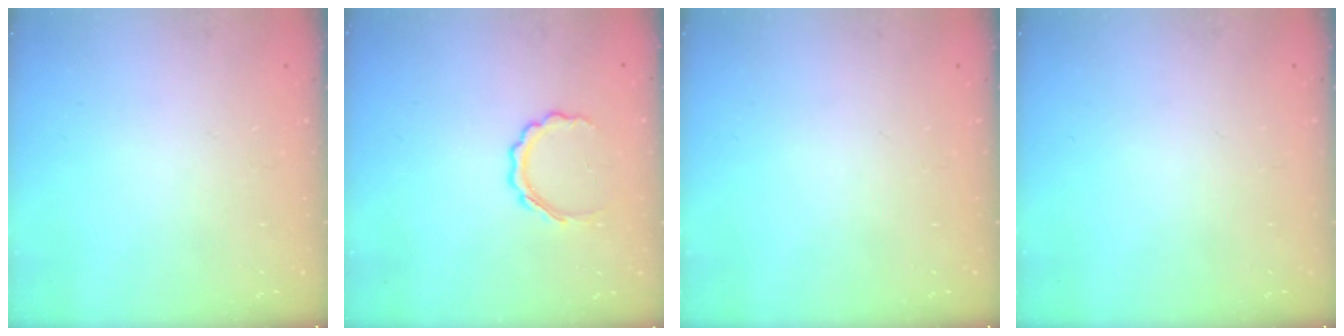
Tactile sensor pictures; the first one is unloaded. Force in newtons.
{"total": 6.4, "press": 6.2, "slide": 1.5}
{"total": 0.0}
{"total": 0.0}